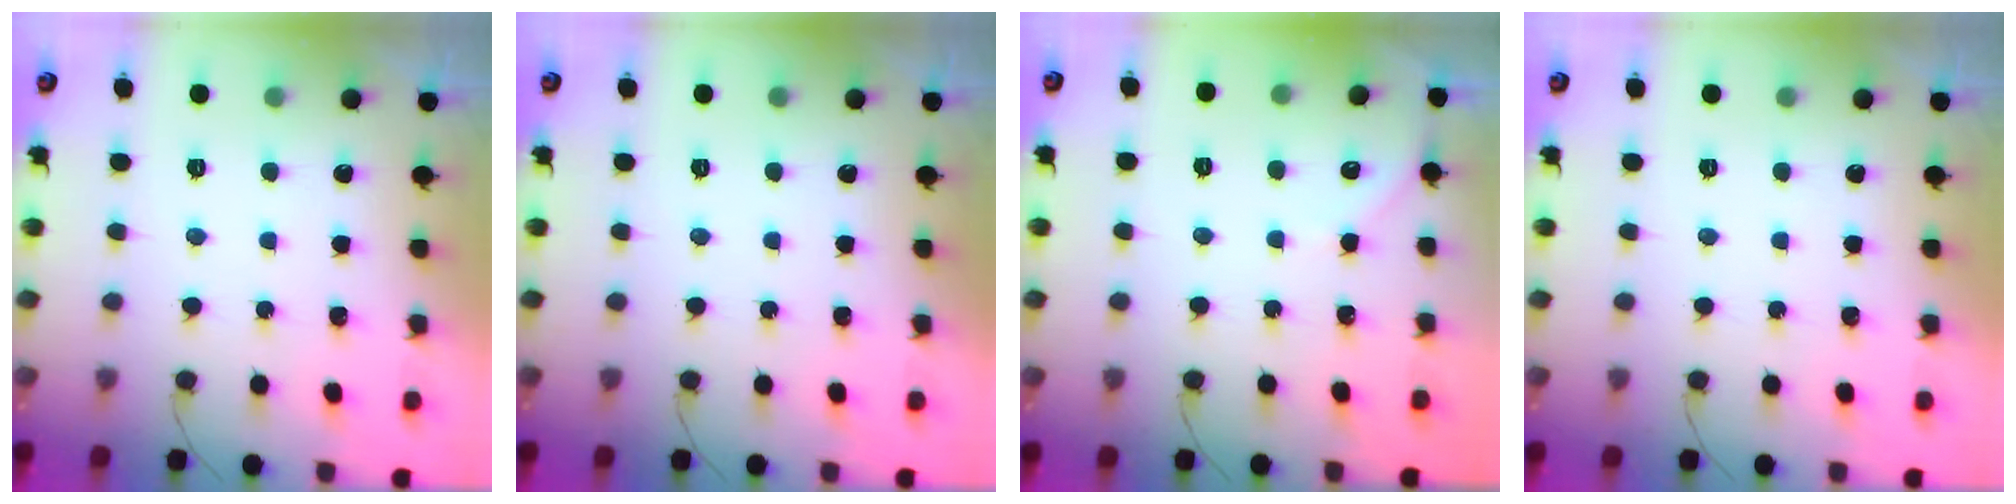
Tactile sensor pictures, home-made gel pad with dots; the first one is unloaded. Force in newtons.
{"total": 0.0}
{"total": 2.3, "press": 2.3, "slide": 0.4}
{"total": 0.0}